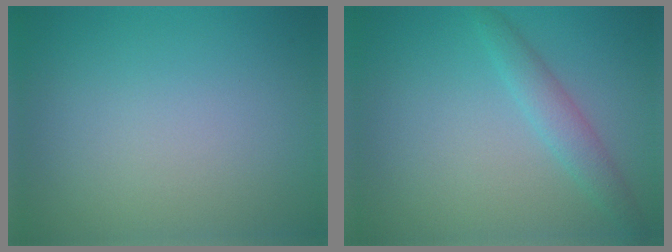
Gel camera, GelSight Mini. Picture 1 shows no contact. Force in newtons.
{"total": 2.2, "press": 2.2, "slide": 0.1}